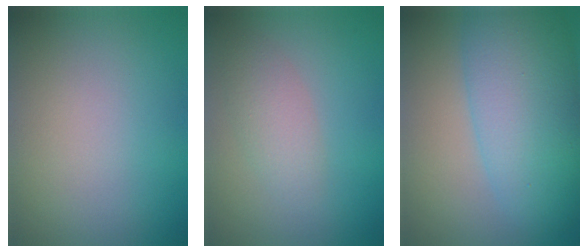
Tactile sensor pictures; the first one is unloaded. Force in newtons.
{"total": 2.4, "press": 2.4, "slide": 0.0}
{"total": 9.2, "press": 9.2, "slide": 0.2}